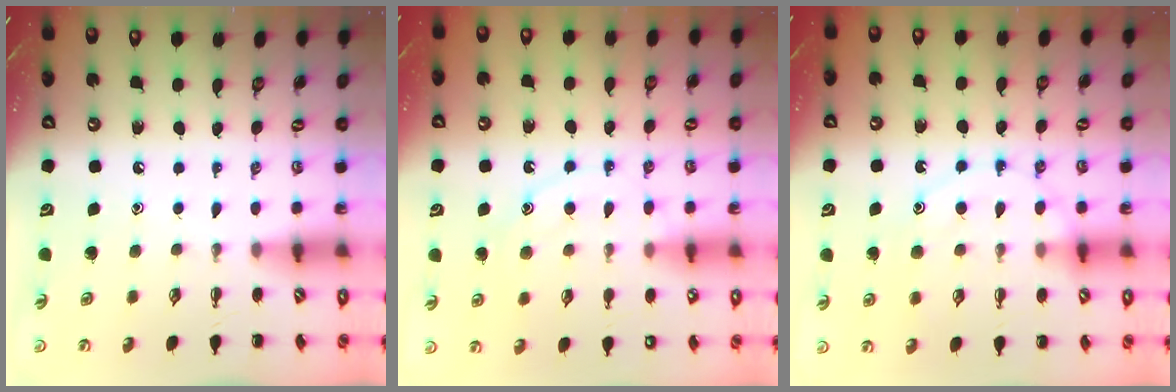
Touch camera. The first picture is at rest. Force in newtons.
{"total": 12.0, "press": 12.0, "slide": 0.8}
{"total": 12.0, "press": 12.0, "slide": 1.0}